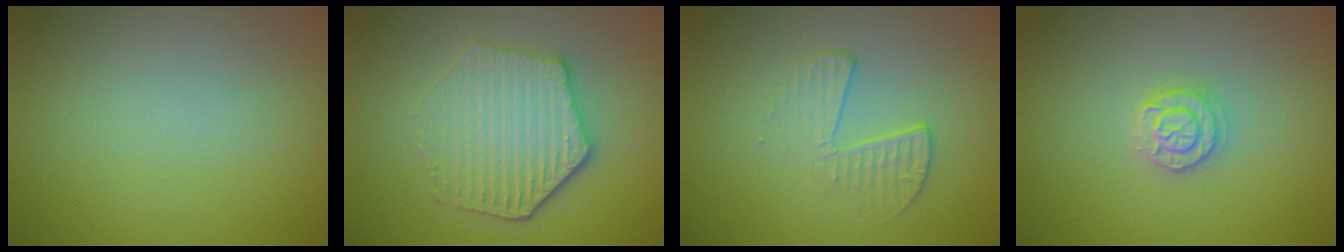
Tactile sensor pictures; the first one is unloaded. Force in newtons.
{"total": 5.3, "press": 4.3, "slide": 3.2}
{"total": 2.1, "press": 1.0, "slide": 1.8}
{"total": 1.7, "press": 1.7, "slide": 0.2}